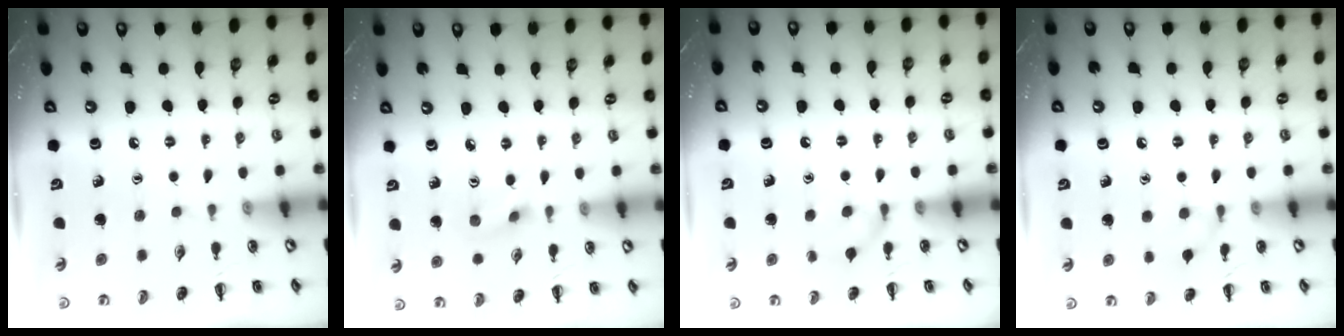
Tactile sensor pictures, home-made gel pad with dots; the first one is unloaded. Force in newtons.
{"total": 3.1, "press": 2.9, "slide": 1.1}
{"total": 5.5, "press": 5.2, "slide": 1.6}
{"total": 6.4, "press": 6.1, "slide": 1.9}